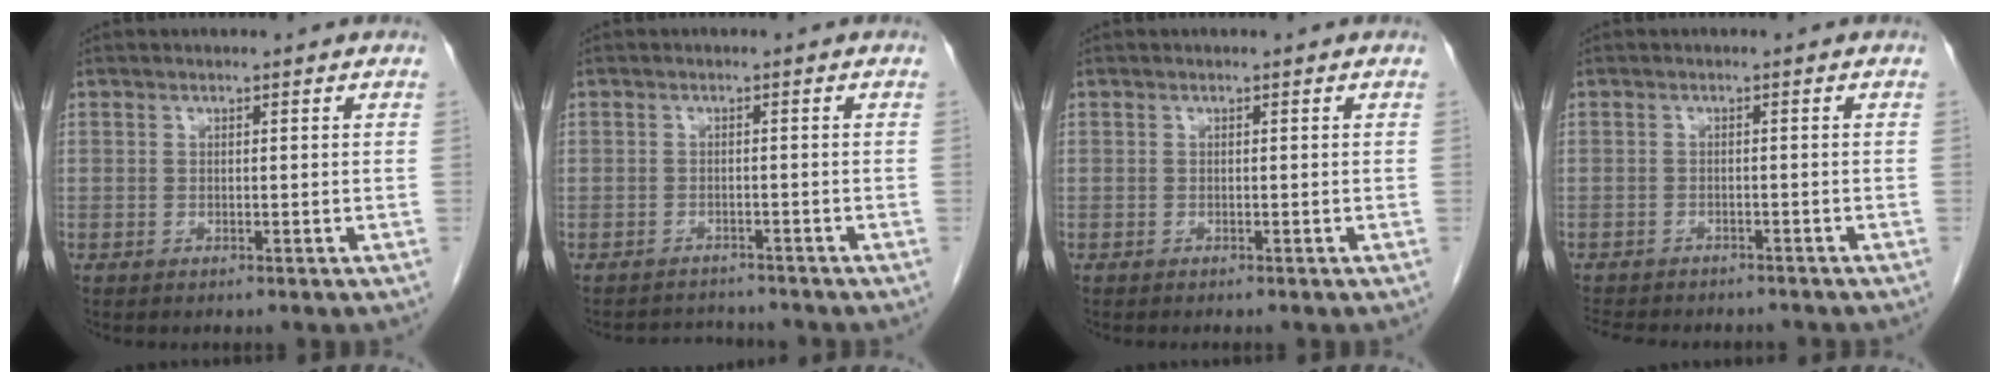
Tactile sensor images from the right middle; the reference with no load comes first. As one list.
[{"total": 3.4, "force": [-3.3, 0.7, -0.5], "torque": [0.007, -0.004, -0.052]}, {"total": 0.6, "force": [-0.5, 0.0, 0.3], "torque": [-0.001, -0.001, -0.007]}, {"total": 9.6, "force": [-8.4, 3.0, 3.5], "torque": [-0.068, -0.003, -0.107]}]